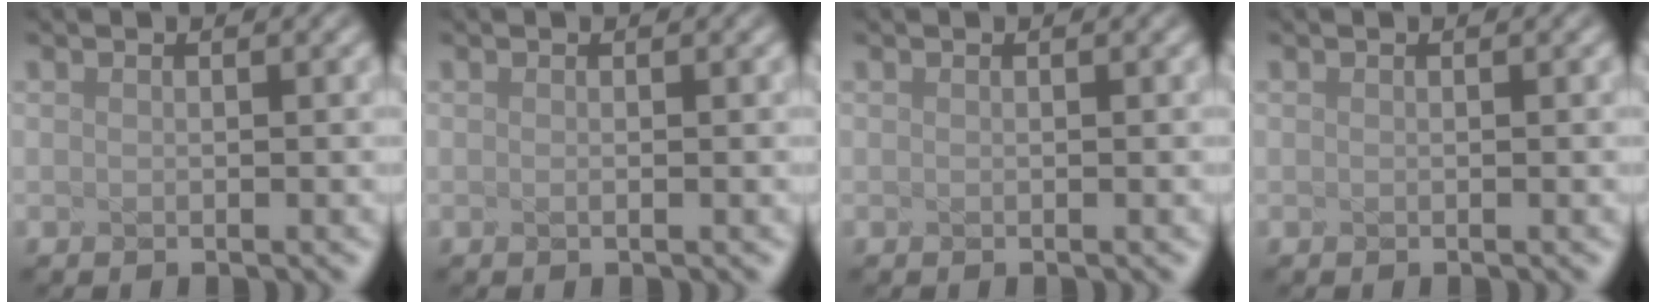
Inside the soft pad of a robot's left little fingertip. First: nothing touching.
{"total": 0.6, "force": [0.0, 0.3, 0.6], "torque": [-0.003, 0.004, -0.012]}
{"total": 0.0}
{"total": 0.0}